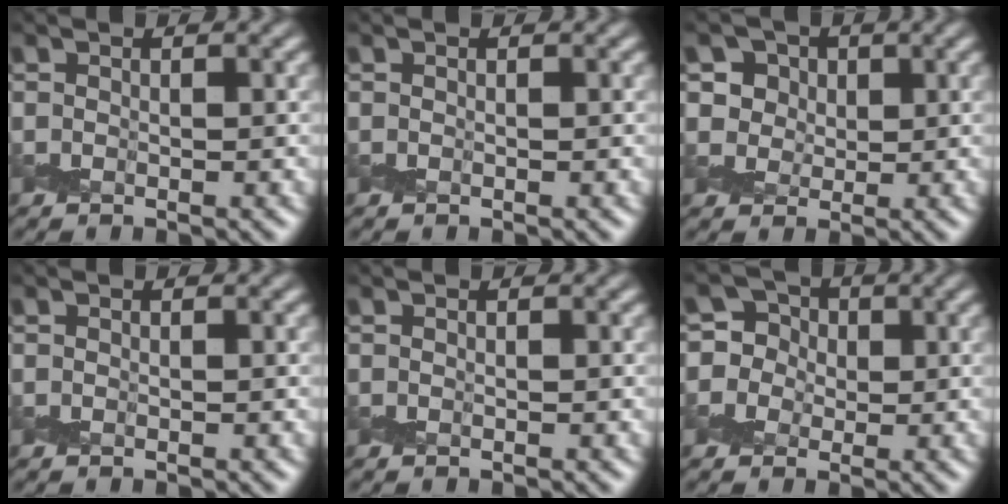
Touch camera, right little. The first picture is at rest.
{"total": 0.0}
{"total": 4.7, "force": [2.8, 3.3, 1.8], "torque": [-0.032, 0.002, 0.029]}
{"total": 0.0}
{"total": 0.0}
{"total": 4.4, "force": [1.5, 3.8, 1.7], "torque": [-0.029, 0.021, -0.004]}